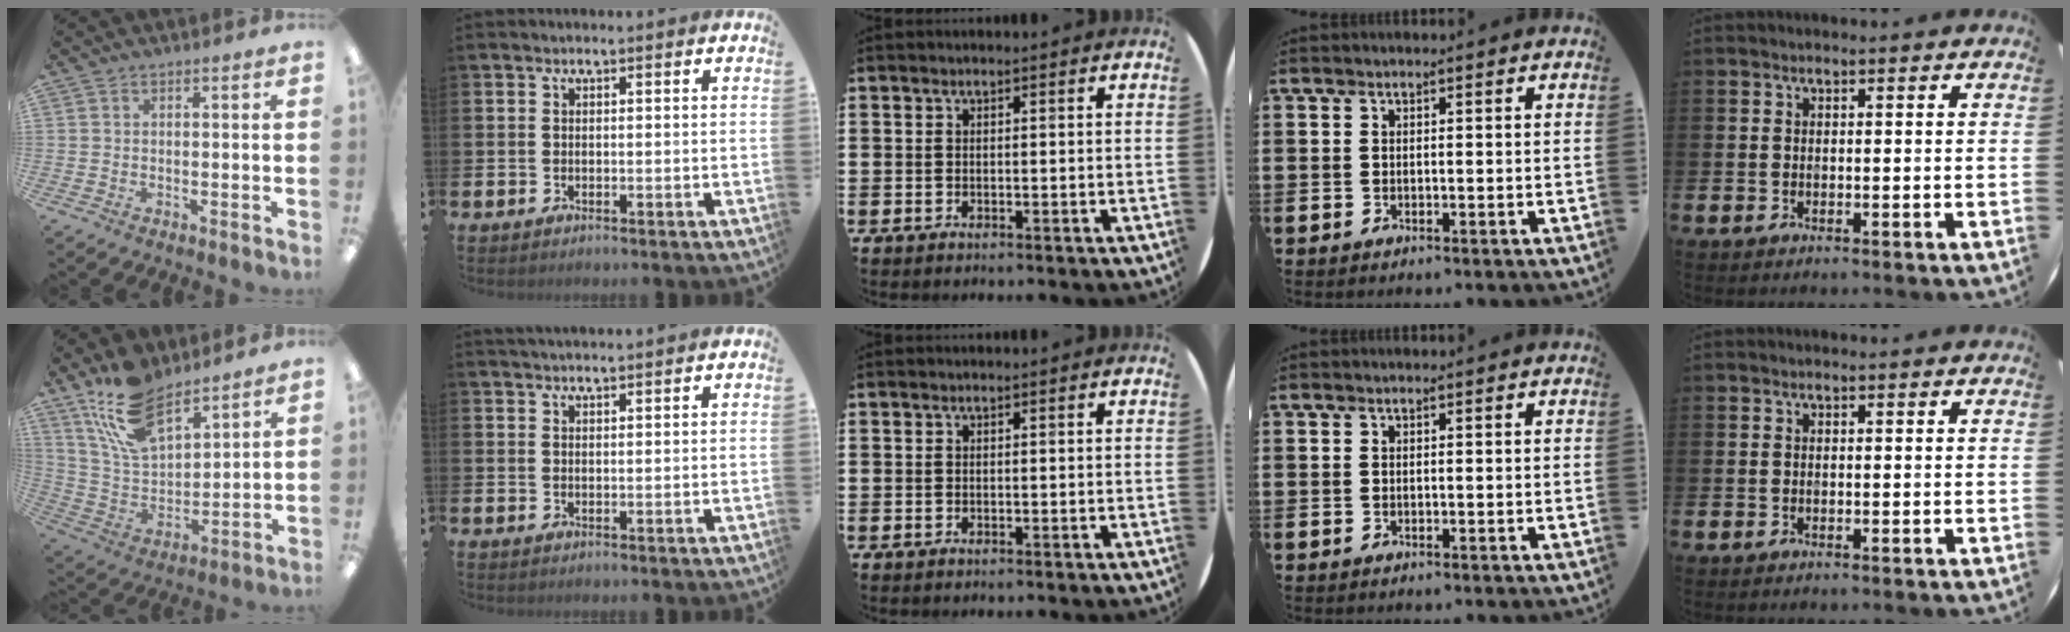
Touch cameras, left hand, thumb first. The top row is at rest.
{"thumb": {"total": 16.6, "force": [11.7, 7.5, 9.0], "torque": [-0.194, -0.047, 0.218]}, "index": {"total": 1.4, "force": [1.4, -0.1, 0.2], "torque": [-0.002, -0.005, 0.026]}}